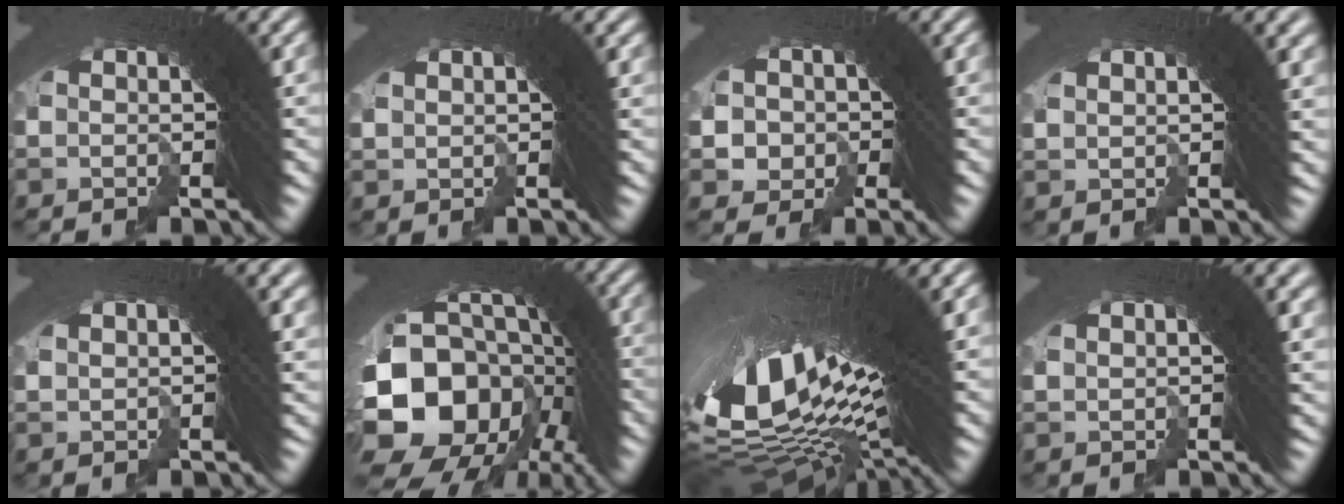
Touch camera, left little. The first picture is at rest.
{"total": 1.6, "force": [1.3, -0.6, 0.6], "torque": [0.007, 0.008, 0.026]}
{"total": 6.4, "force": [-1.2, 5.9, 2.3], "torque": [-0.077, -0.029, -0.015]}
{"total": 2.6, "force": [1.8, -0.7, 1.8], "torque": [0.000, 0.019, 0.030]}
{"total": 2.6, "force": [1.8, -0.6, 1.8], "torque": [-0.001, 0.017, 0.031]}
{"total": 20.2, "force": [-2.5, 14.7, 13.7], "torque": [-0.263, -0.050, -0.024]}
{"total": 21.8, "force": [2.5, 10.2, 19.0], "torque": [-0.323, -0.021, 0.059]}
{"total": 2.9, "force": [1.9, -0.5, 2.1], "torque": [-0.003, 0.018, 0.031]}